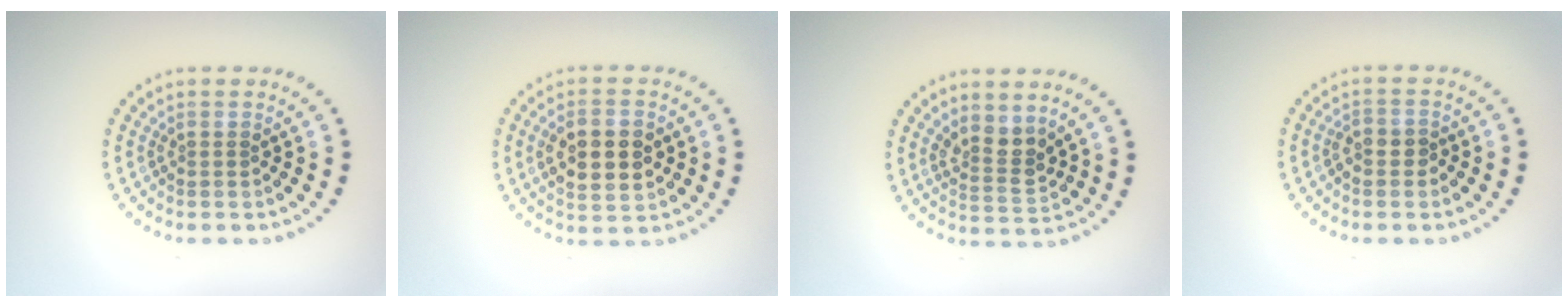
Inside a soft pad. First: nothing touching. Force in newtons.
{"total": 4.6, "press": 4.6, "slide": 0.3}
{"total": 2.9, "press": 2.4, "slide": 1.6}
{"total": 1.8, "press": 1.7, "slide": 0.7}